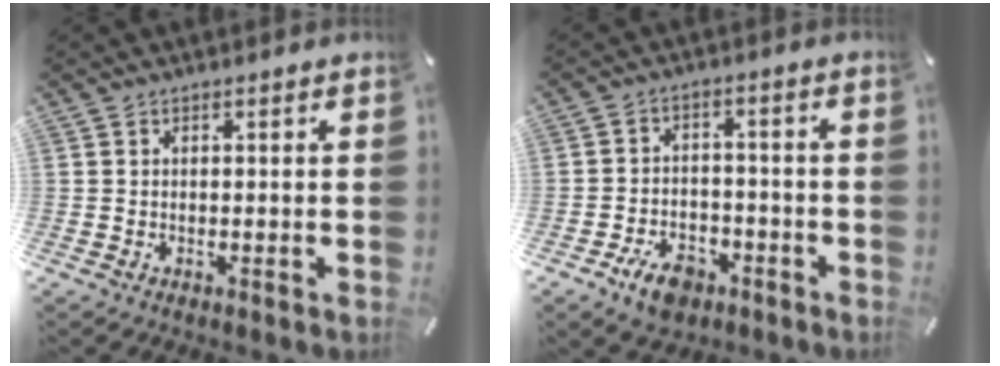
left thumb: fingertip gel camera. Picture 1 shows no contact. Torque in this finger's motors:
{"motor_torque": [0.15, 0.33, 0.01, 0.12, 0.01]}